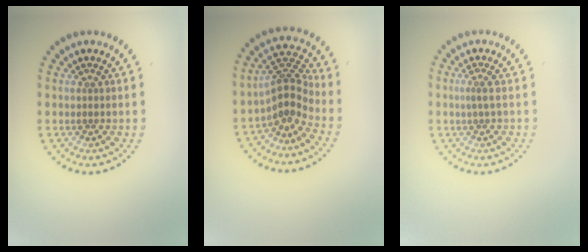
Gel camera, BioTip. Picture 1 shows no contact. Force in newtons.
{"total": 3.4, "press": 2.4, "slide": 2.4}
{"total": 0.8, "press": 0.4, "slide": 0.7}